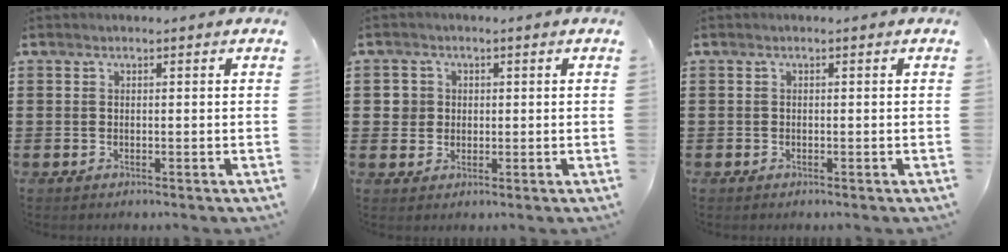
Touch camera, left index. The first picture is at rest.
{"total": 2.8, "force": [0.5, 2.7, 0.4], "torque": [-0.021, 0.011, 0.006]}
{"total": 0.0}